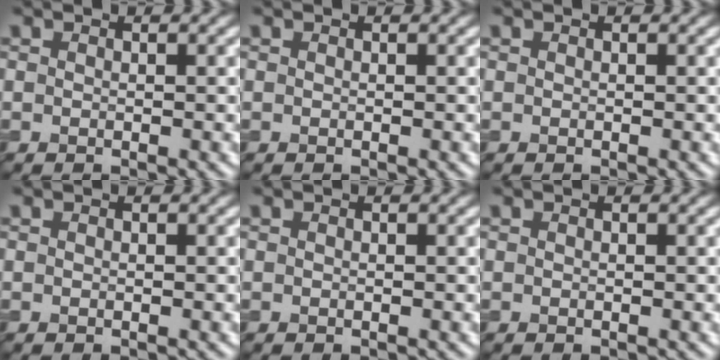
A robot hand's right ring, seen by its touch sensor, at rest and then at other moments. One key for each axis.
{"total": 0.0}
{"total": 0.0}
{"total": 0.0}
{"total": 0.0}
{"total": 0.0}